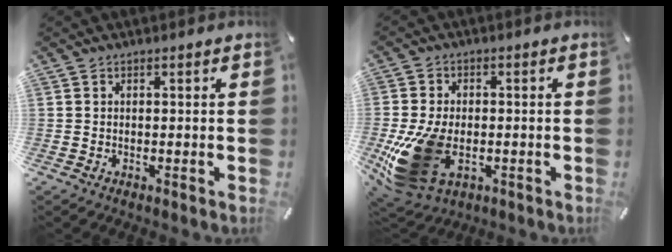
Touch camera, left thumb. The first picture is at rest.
{"total": 16.4, "force": [-4.0, 10.8, 11.7], "torque": [-0.245, 0.001, -0.063]}